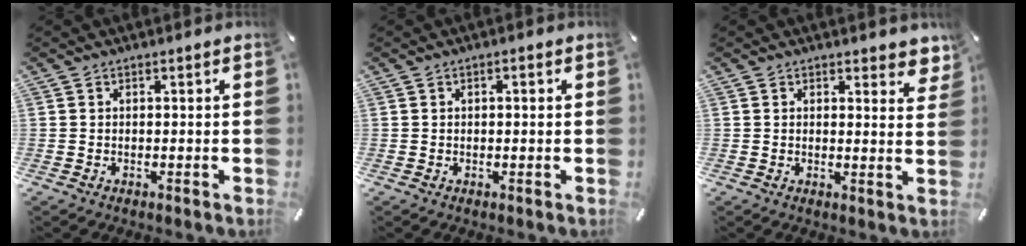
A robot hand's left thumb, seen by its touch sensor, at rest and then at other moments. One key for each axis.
{"total": 0.9, "fx": 0.0, "fy": 0.4, "fz": 0.9, "tx": -0.016, "ty": 0.003, "tz": -0.001}
{"total": 3.0, "fx": 2.3, "fy": 1.4, "fz": 1.3, "tx": 0.001, "ty": -0.018, "tz": 0.036}